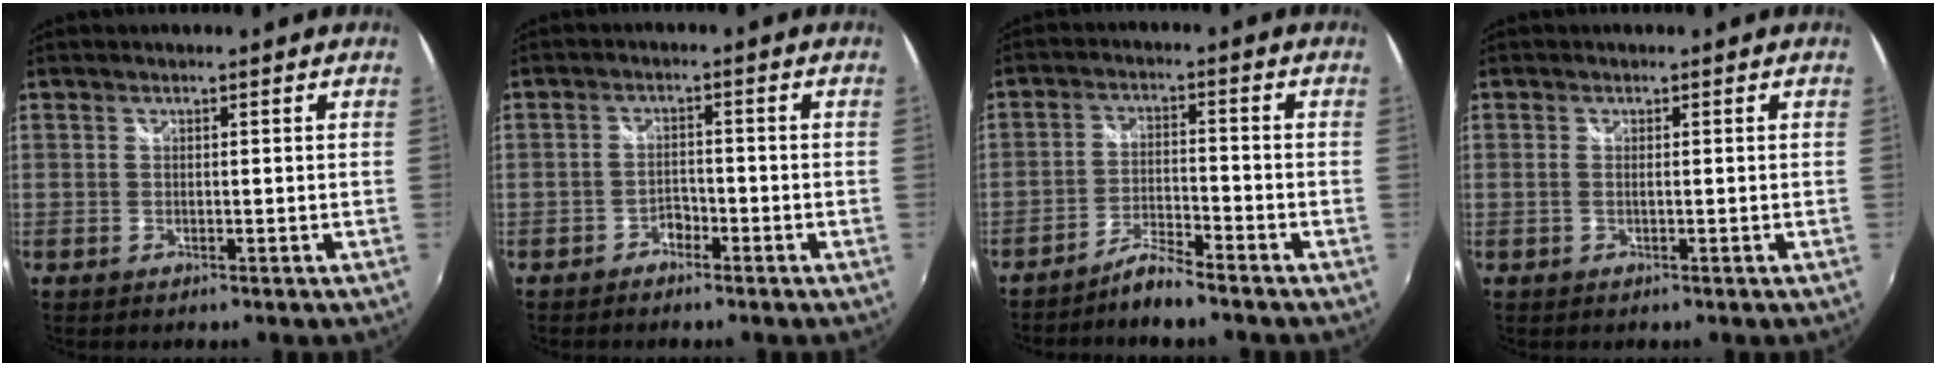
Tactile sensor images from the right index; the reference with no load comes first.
{"total": 2.4, "force": [-1.8, 1.3, 0.7], "torque": [-0.017, 0.004, -0.029]}
{"total": 4.6, "force": [-4.2, -0.1, 1.7], "torque": [-0.050, 0.007, -0.082]}
{"total": 0.9, "force": [0.0, 0.1, 0.9], "torque": [-0.020, 0.000, -0.003]}